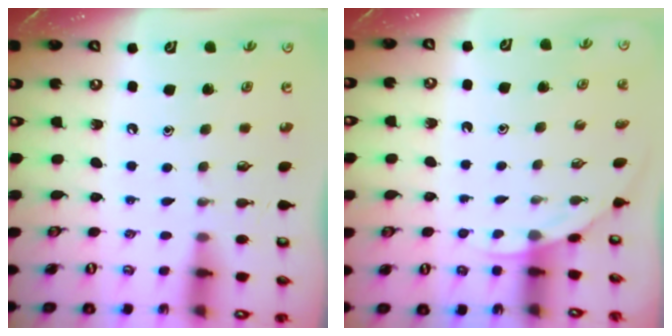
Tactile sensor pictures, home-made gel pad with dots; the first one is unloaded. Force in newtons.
{"total": 1.9, "press": 1.9, "slide": 0.1}